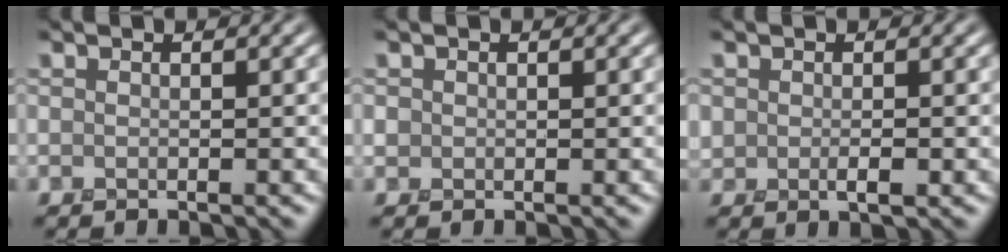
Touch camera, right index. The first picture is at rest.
{"total": 1.0, "force": [0.6, 0.4, -0.6], "torque": [0.019, 0.008, 0.006]}
{"total": 1.3, "force": [0.4, 1.1, 0.6], "torque": [-0.007, 0.001, 0.008]}